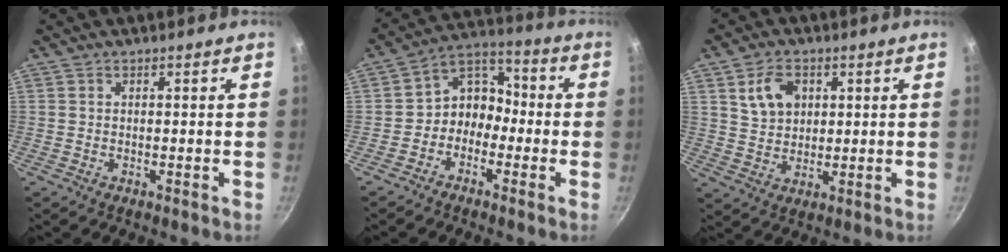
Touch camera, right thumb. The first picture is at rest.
{"total": 8.0, "force": [-2.5, 6.5, 3.9], "torque": [-0.024, 0.052, -0.066]}
{"total": 7.6, "force": [2.7, 5.4, 4.5], "torque": [-0.064, -0.006, 0.052]}